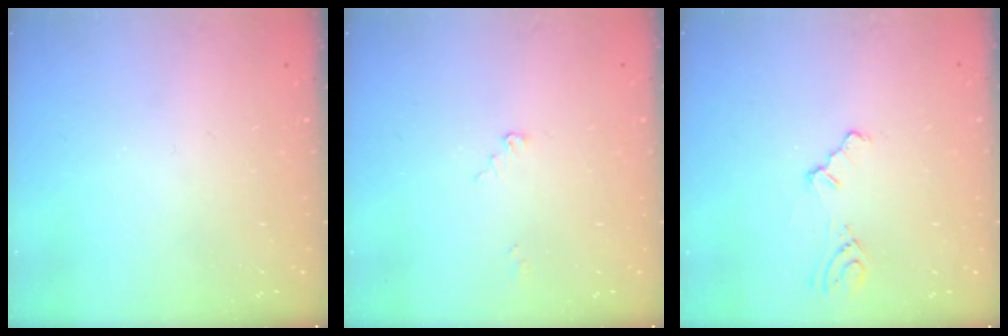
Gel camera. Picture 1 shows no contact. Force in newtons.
{"total": 2.4, "press": 2.4, "slide": 0.3}
{"total": 3.0, "press": 2.9, "slide": 0.6}